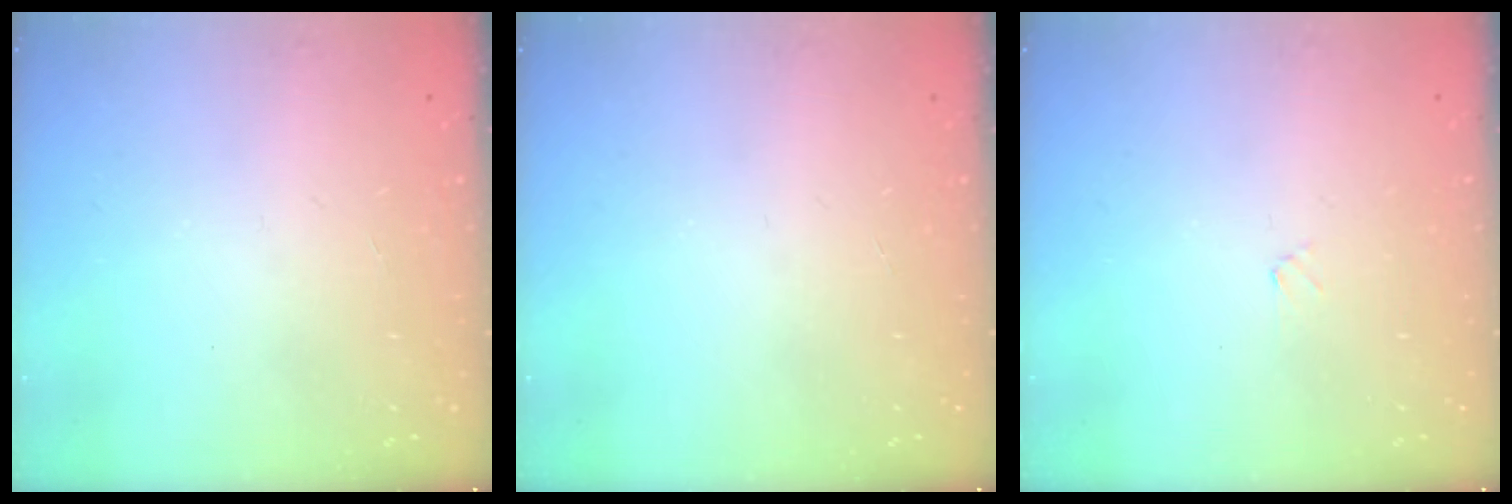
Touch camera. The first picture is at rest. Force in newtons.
{"total": 0.0}
{"total": 0.9, "press": 0.9, "slide": 0.2}